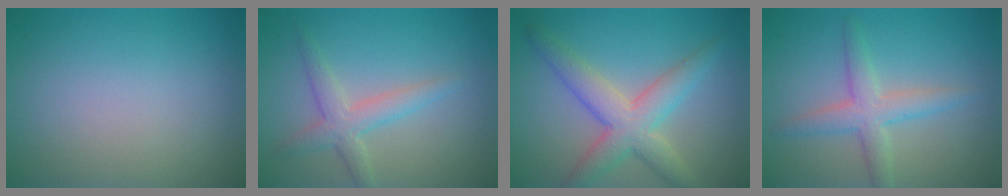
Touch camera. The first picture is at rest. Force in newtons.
{"total": 2.9, "press": 2.9, "slide": 0.1}
{"total": 5.4, "press": 5.3, "slide": 0.2}
{"total": 3.3, "press": 3.3, "slide": 0.0}